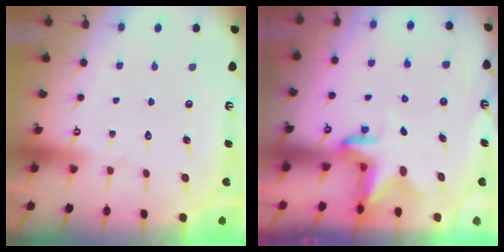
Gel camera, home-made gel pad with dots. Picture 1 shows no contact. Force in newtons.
{"total": 2.7, "press": 2.6, "slide": 0.5}